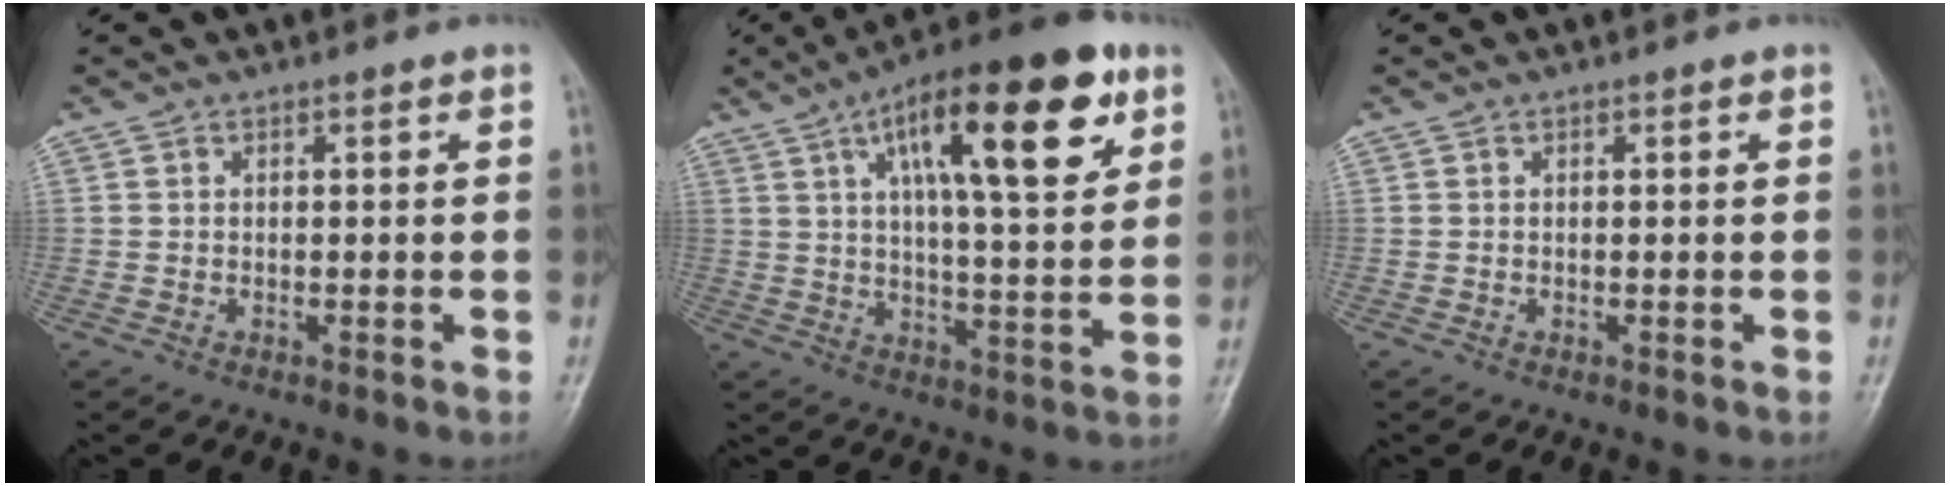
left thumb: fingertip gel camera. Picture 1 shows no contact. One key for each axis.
{"total": 21.3, "fx": 9.5, "fy": 6.8, "fz": 17.9, "tx": -0.252, "ty": -0.016, "tz": 0.141}
{"total": 0.0}